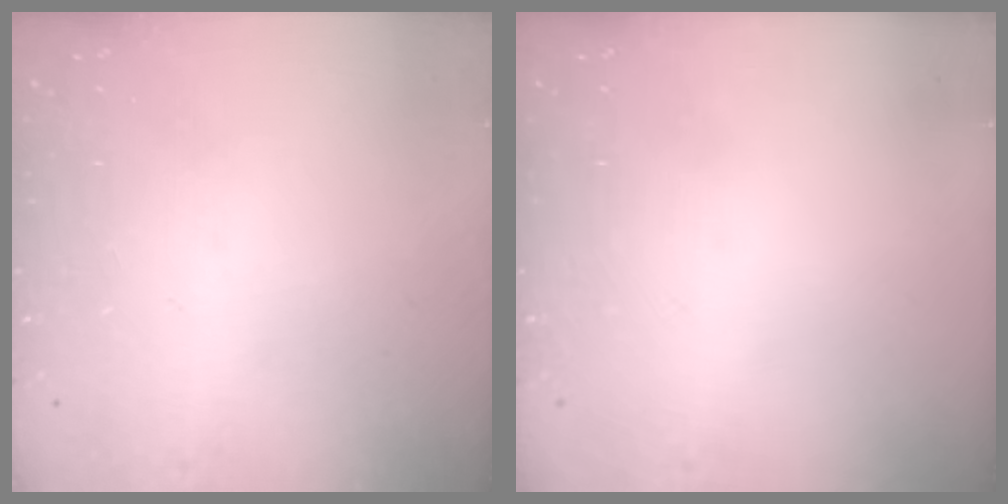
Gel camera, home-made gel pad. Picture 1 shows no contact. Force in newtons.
{"total": 0.0}